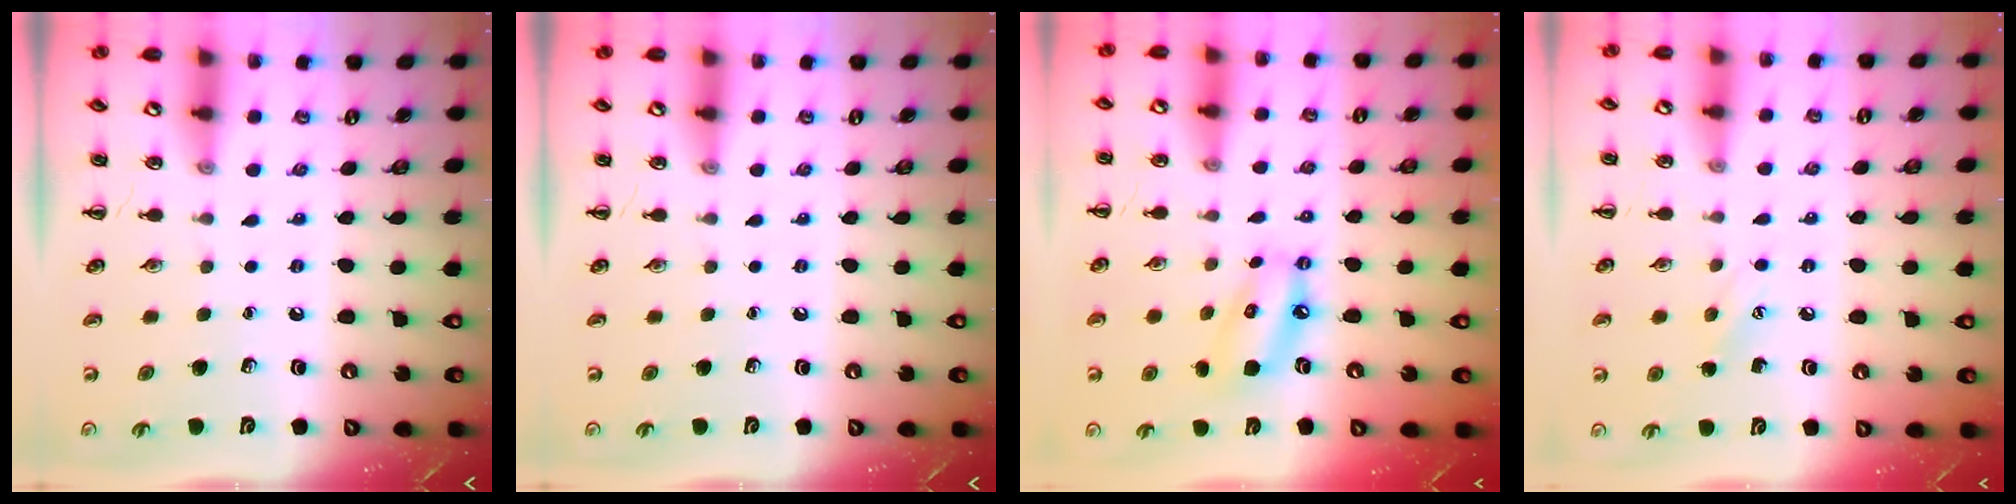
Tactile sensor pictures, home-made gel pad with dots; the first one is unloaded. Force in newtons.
{"total": 0.0}
{"total": 10.4, "press": 10.1, "slide": 2.6}
{"total": 7.0, "press": 6.8, "slide": 1.5}